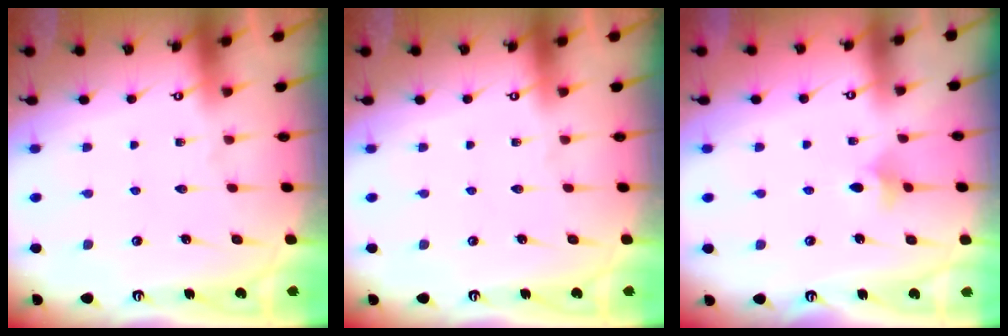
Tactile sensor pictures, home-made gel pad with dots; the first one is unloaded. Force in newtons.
{"total": 0.0}
{"total": 5.9, "press": 5.8, "slide": 1.0}